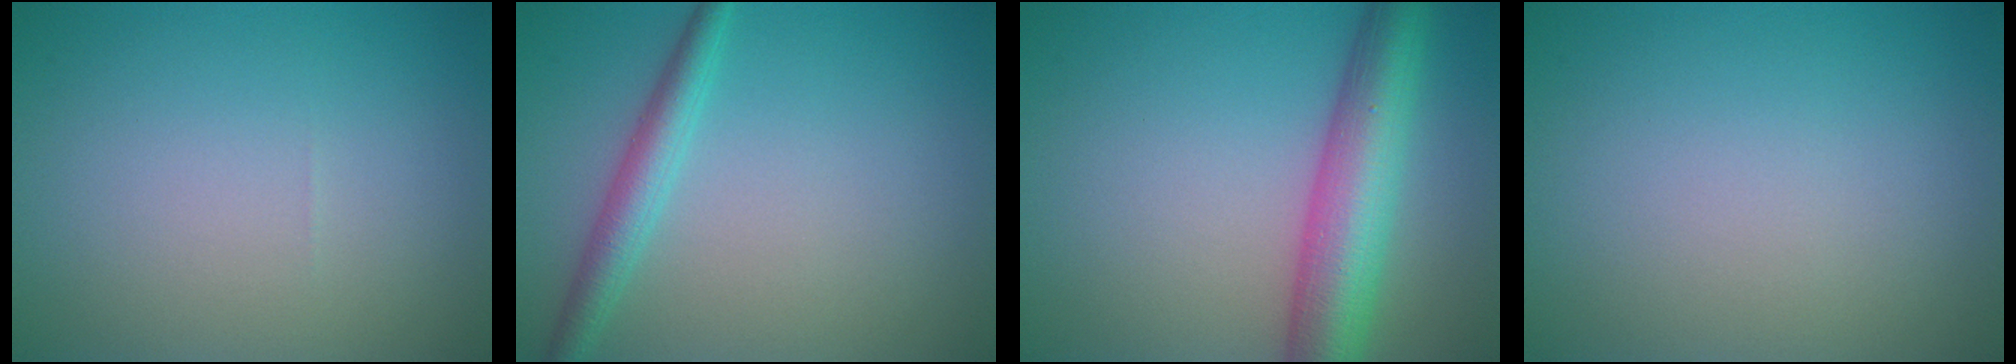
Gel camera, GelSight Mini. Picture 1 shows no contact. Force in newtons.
{"total": 2.8, "press": 2.8, "slide": 0.1}
{"total": 7.5, "press": 7.5, "slide": 0.2}
{"total": 0.0}